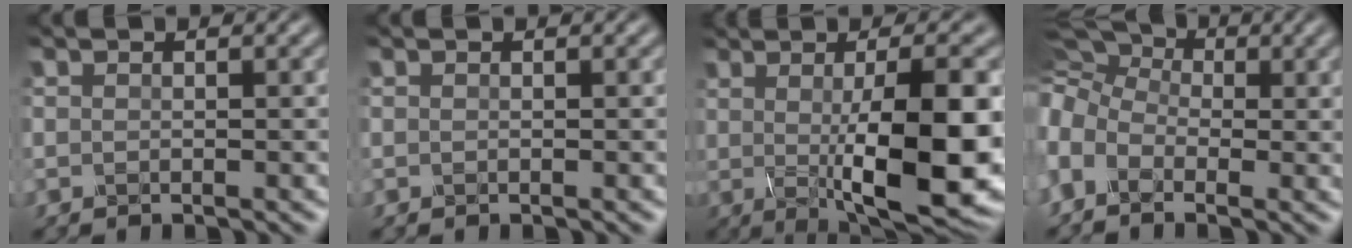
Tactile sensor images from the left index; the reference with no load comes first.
{"total": 0.0}
{"total": 13.0, "force": [-0.8, 3.7, 12.4], "torque": [-0.148, -0.006, -0.006]}
{"total": 8.8, "force": [1.2, 6.4, 5.9], "torque": [-0.128, 0.032, 0.007]}